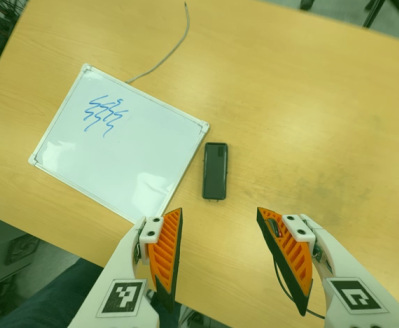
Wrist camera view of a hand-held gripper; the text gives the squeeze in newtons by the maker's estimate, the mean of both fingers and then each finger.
{"total": 0.0}